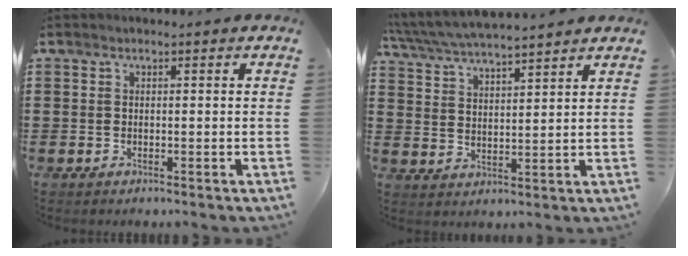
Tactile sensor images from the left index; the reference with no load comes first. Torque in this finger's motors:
{"motor_torque": [1.79, -0.35, 0.90, 0.16]}